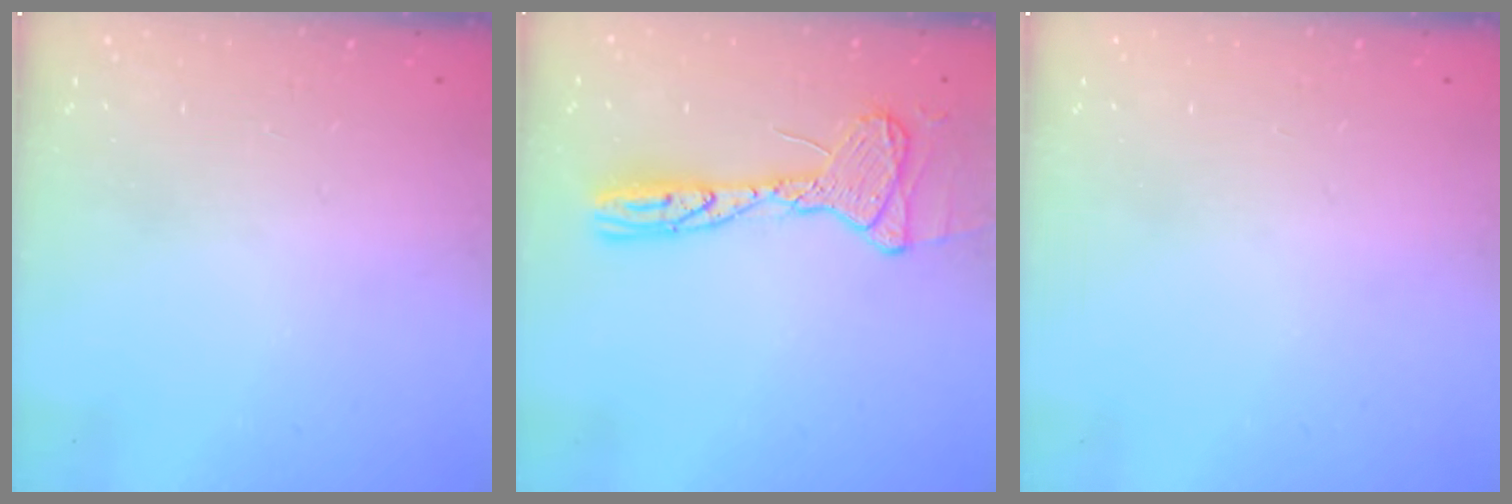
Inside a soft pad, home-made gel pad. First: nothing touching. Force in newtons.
{"total": 14.3, "press": 14.3, "slide": 0.8}
{"total": 0.0}